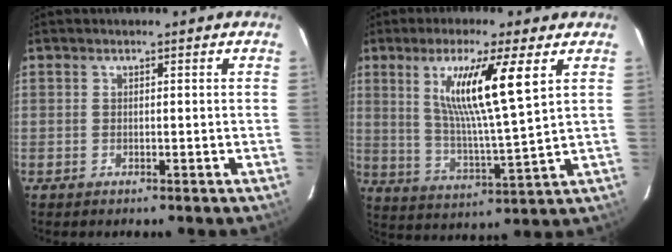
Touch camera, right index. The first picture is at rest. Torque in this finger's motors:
{"motor_torque": [1.18, 0.96, 0.37, 0.21]}